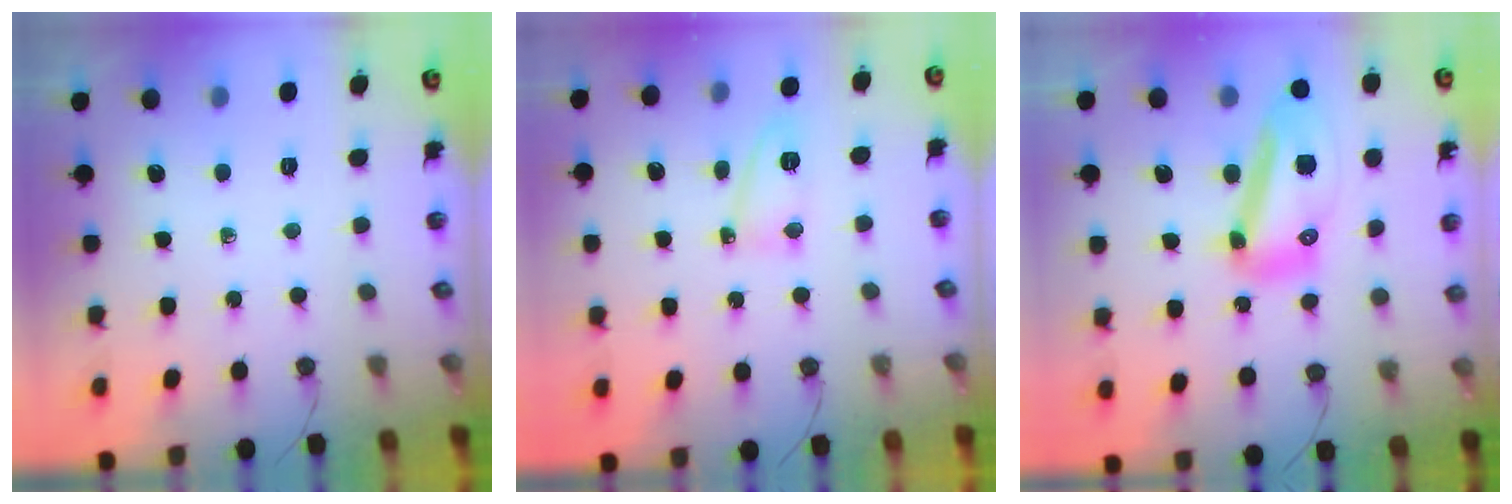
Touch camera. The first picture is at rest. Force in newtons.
{"total": 6.2, "press": 6.1, "slide": 0.5}
{"total": 14.7, "press": 14.4, "slide": 3.3}